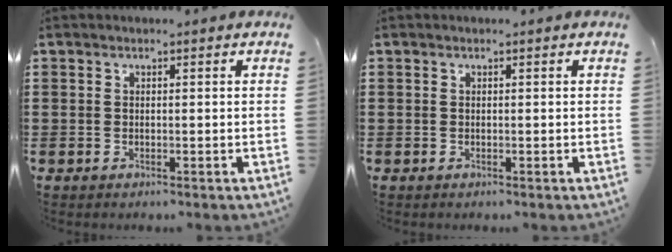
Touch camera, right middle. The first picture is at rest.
{"total": 0.0}